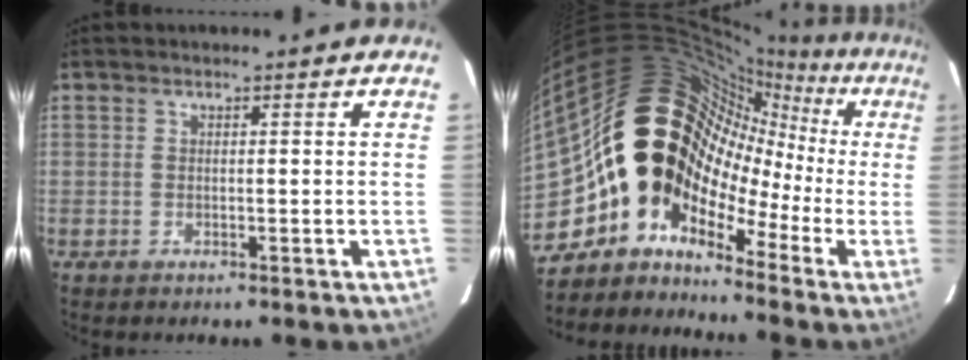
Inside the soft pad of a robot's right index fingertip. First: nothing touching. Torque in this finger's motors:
{"motor_torque": [1.65, -0.49, 1.05, 0.16]}